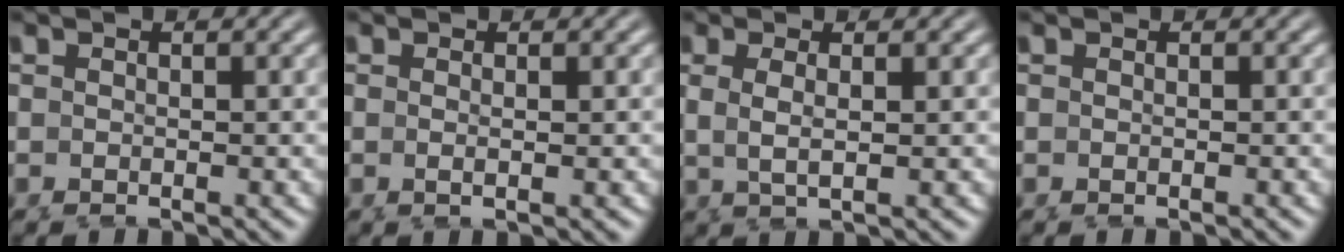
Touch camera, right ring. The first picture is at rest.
{"total": 1.1, "force": [0.1, -0.5, 0.9], "torque": [-0.023, -0.006, 0.006]}
{"total": 2.1, "force": [1.3, 0.0, 1.7], "torque": [-0.032, -0.001, 0.026]}
{"total": 0.0}